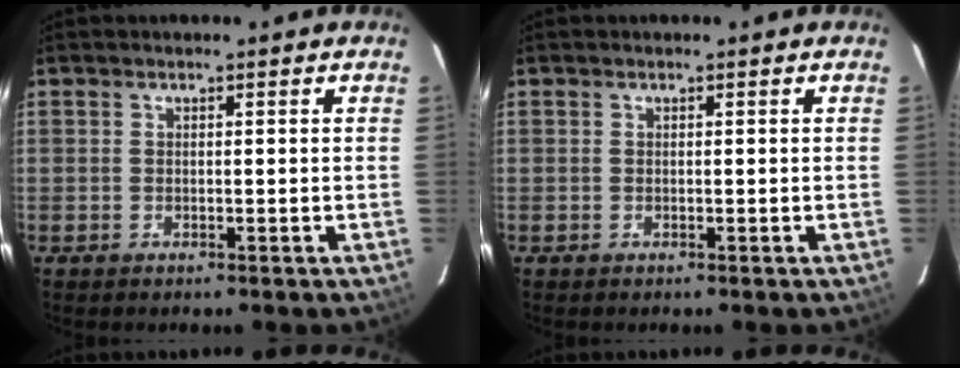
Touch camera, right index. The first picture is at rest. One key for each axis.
{"total": 0.0}